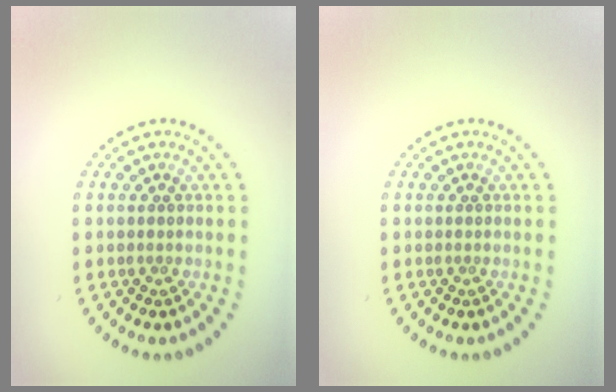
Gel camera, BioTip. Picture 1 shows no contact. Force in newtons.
{"total": 0.0}